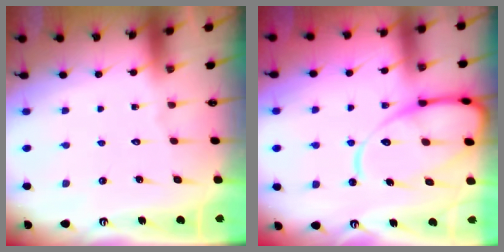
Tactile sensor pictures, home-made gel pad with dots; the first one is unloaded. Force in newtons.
{"total": 15.8, "press": 15.7, "slide": 1.8}